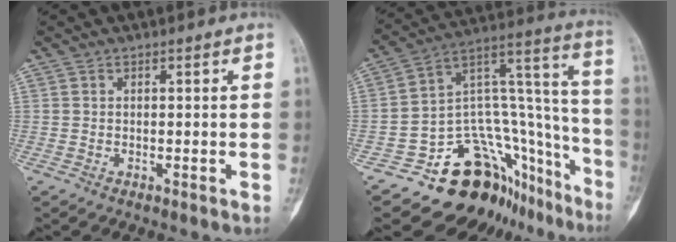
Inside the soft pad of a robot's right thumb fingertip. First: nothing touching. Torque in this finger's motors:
{"motor_torque": [0.84, -0.31, 1.24, -1.11, 0.01]}